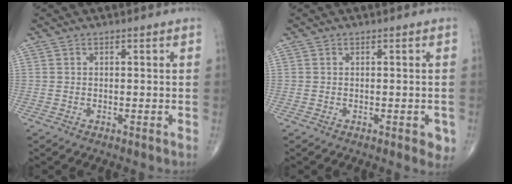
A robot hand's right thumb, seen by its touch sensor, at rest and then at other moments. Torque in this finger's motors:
{"motor_torque": [0.63, -0.07, 0.16, 0.19, 0.04]}